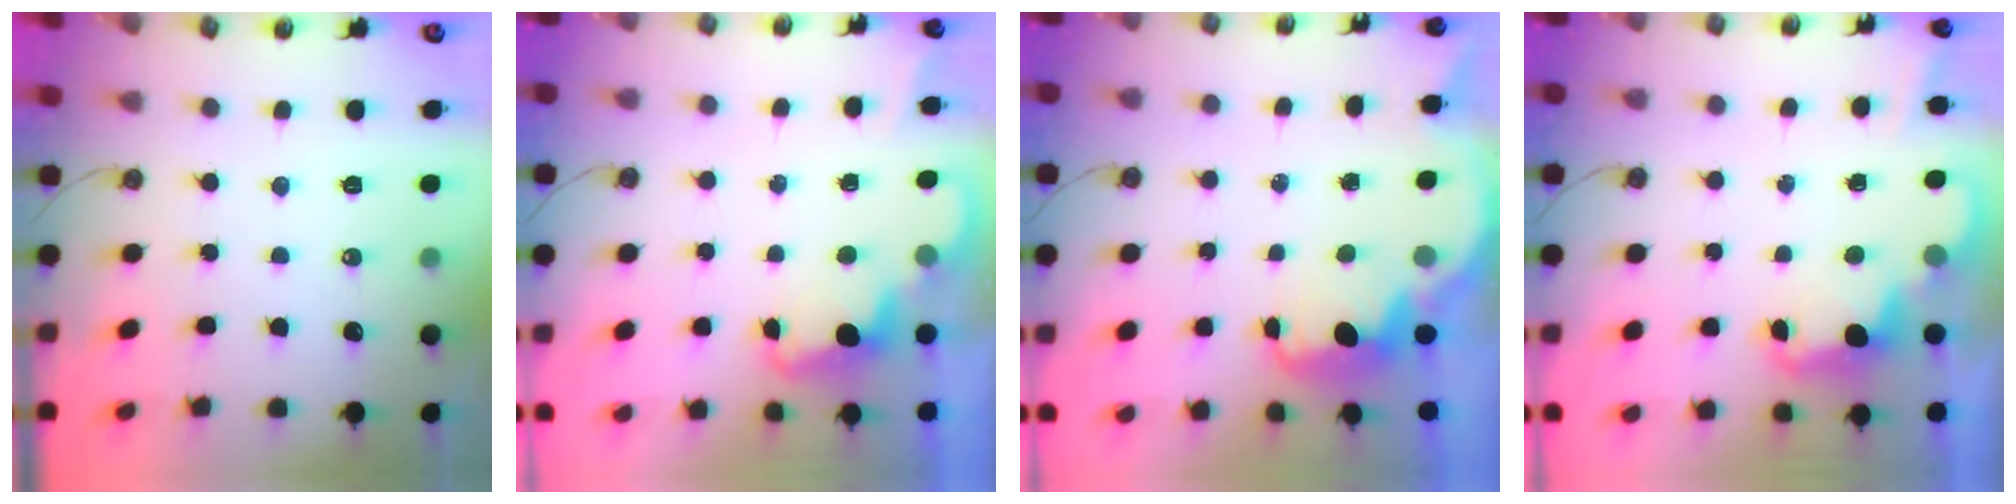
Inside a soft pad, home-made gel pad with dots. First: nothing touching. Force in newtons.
{"total": 2.3, "press": 2.3, "slide": 0.5}
{"total": 2.8, "press": 2.8, "slide": 0.4}
{"total": 2.5, "press": 2.4, "slide": 0.6}